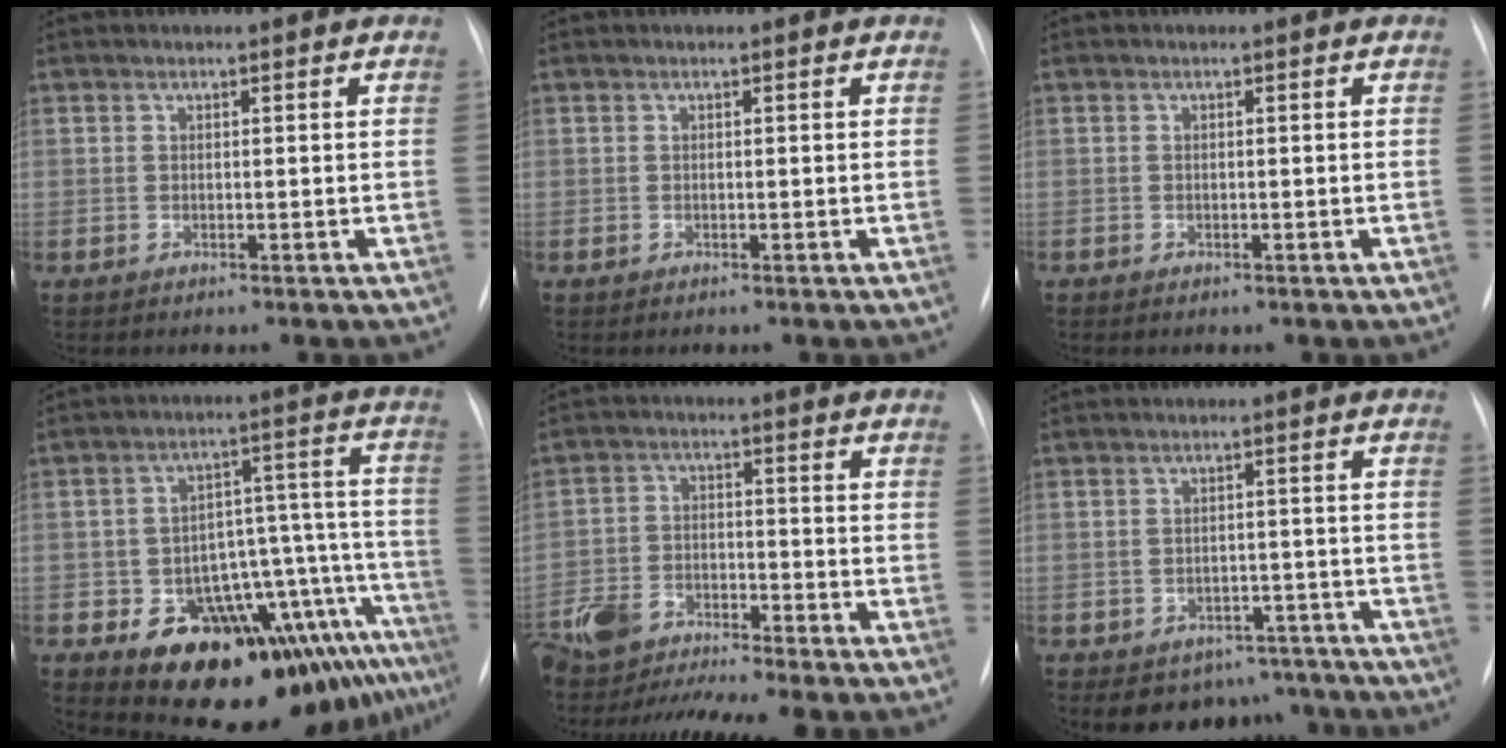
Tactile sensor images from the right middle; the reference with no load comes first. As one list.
[{"total": 0.0}, {"total": 0.0}, {"total": 19.2, "force": [-12.3, 6.5, 13.3], "torque": [-0.094, 0.074, -0.166]}, {"total": 11.1, "force": [-10.1, 1.4, 4.5], "torque": [-0.094, 0.003, -0.180]}, {"total": 8.1, "force": [-6.3, 5.0, 1.0], "torque": [0.011, 0.022, -0.076]}]